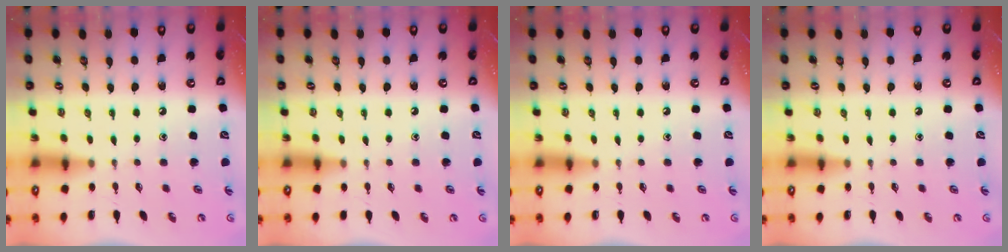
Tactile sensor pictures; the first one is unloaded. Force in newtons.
{"total": 3.7, "press": 3.6, "slide": 0.4}
{"total": 0.0}
{"total": 0.0}